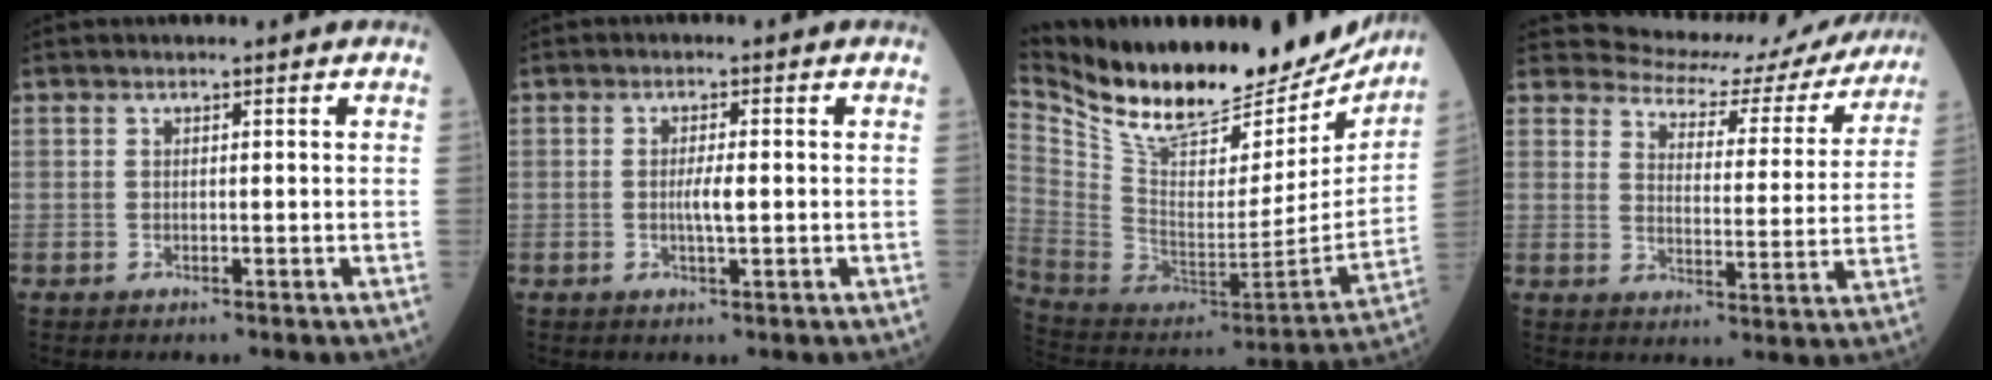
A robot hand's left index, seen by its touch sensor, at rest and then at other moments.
{"total": 2.3, "force": [-0.4, 0.2, 2.2], "torque": [-0.042, -0.005, -0.008]}
{"total": 27.7, "force": [23.0, 9.3, 12.3], "torque": [-0.232, -0.026, 0.355]}
{"total": 15.3, "force": [14.3, 4.9, 2.4], "torque": [-0.010, -0.027, 0.151]}